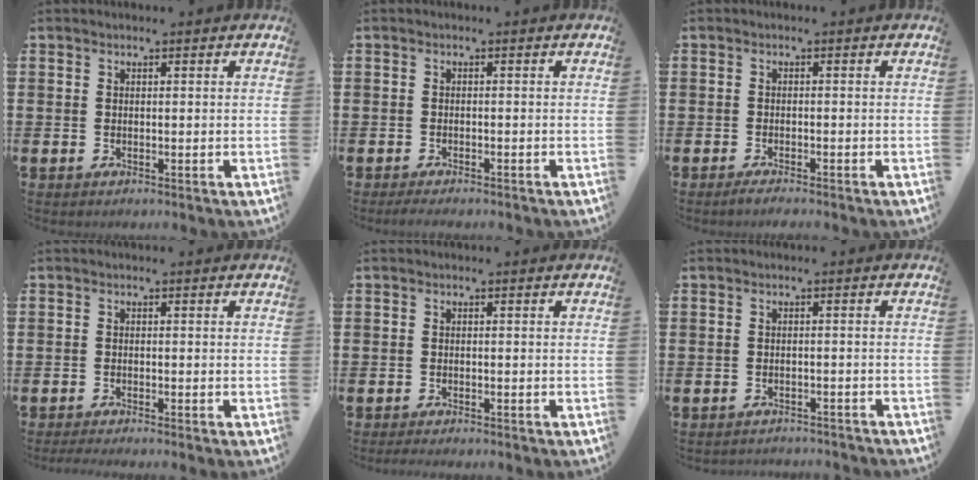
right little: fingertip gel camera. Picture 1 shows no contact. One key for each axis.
{"total": 1.1, "fx": -1.0, "fy": 0.0, "fz": 0.5, "tx": -0.008, "ty": -0.001, "tz": -0.019}
{"total": 1.1, "fx": -0.9, "fy": 0.0, "fz": 0.6, "tx": -0.011, "ty": -0.001, "tz": -0.018}
{"total": 1.0, "fx": -0.8, "fy": -0.1, "fz": 0.5, "tx": -0.006, "ty": -0.002, "tz": -0.016}
{"total": 0.8, "fx": -0.7, "fy": 0.0, "fz": 0.3, "tx": -0.005, "ty": -0.002, "tz": -0.015}
{"total": 1.3, "fx": -1.3, "fy": 0.0, "fz": -0.1, "tx": -0.002, "ty": 0.002, "tz": -0.028}